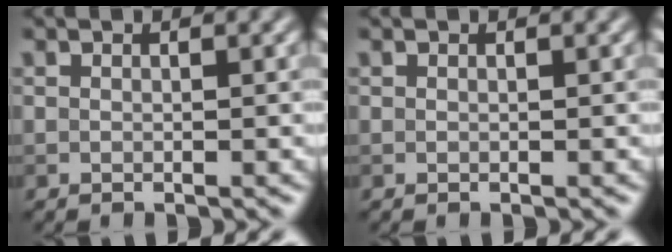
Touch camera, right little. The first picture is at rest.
{"total": 0.0}